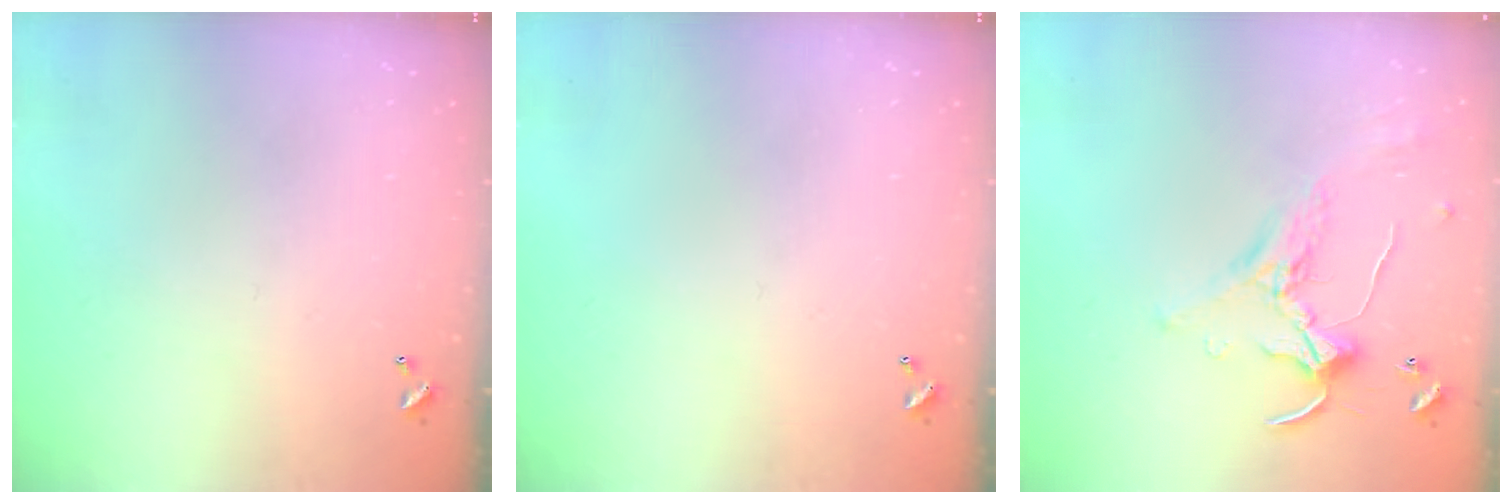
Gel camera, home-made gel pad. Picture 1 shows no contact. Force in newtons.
{"total": 0.0}
{"total": 1.0, "press": 0.5, "slide": 0.8}